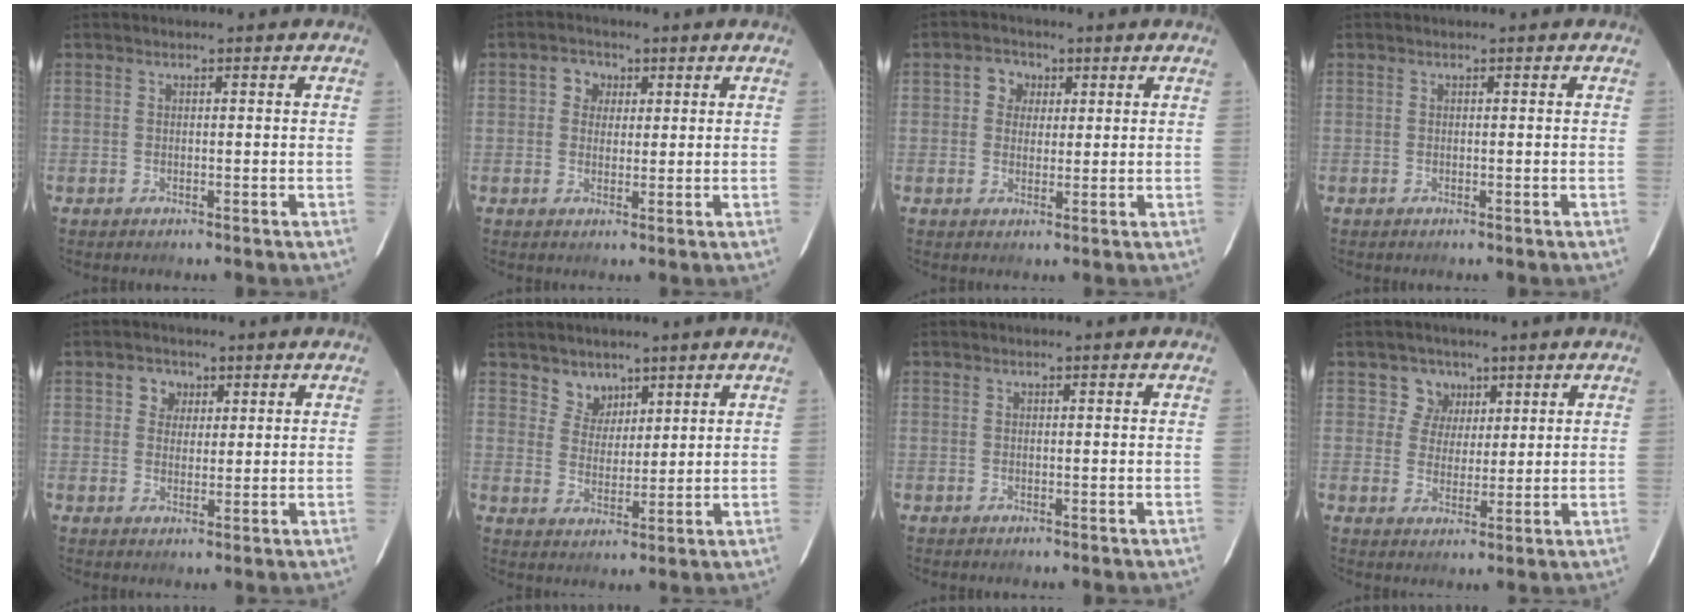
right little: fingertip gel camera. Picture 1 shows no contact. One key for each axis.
{"total": 3.3, "fx": 0.8, "fy": 3.1, "fz": 0.8, "tx": -0.010, "ty": 0.011, "tz": 0.008}
{"total": 3.8, "fx": 1.0, "fy": 3.5, "fz": 1.1, "tx": -0.013, "ty": 0.012, "tz": 0.011}
{"total": 0.0}
{"total": 3.4, "fx": 1.2, "fy": 3.1, "fz": 0.7, "tx": -0.005, "ty": 0.011, "tz": 0.020}
{"total": 4.6, "fx": 3.5, "fy": 3.1, "fz": 0.3, "tx": 0.003, "ty": 0.010, "tz": 0.066}
{"total": 0.0}
{"total": 4.4, "fx": 1.8, "fy": 4.0, "fz": 0.5, "tx": 0.000, "ty": 0.011, "tz": 0.027}